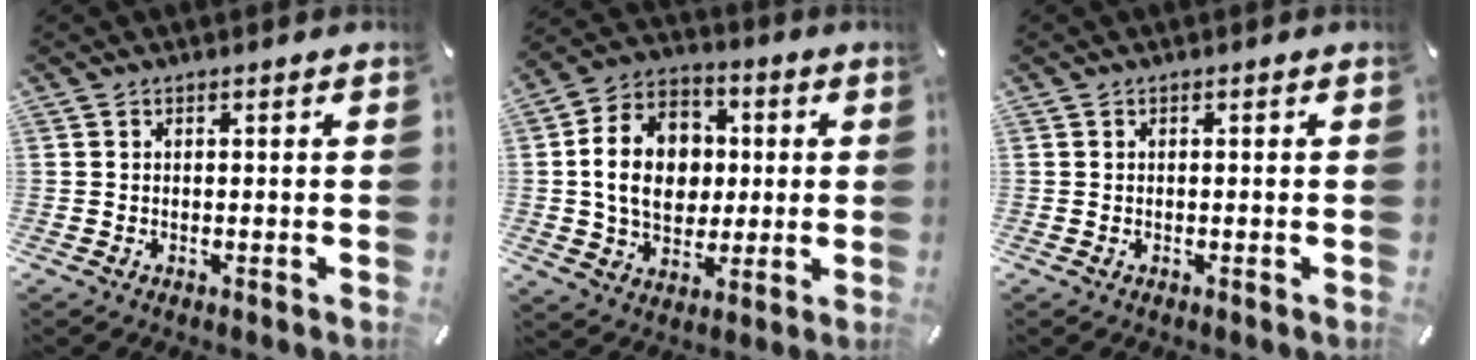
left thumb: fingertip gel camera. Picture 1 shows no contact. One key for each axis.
{"total": 15.3, "fx": 0.4, "fy": 12.4, "fz": 9.0, "tx": -0.173, "ty": 0.018, "tz": 0.008}
{"total": 0.0}